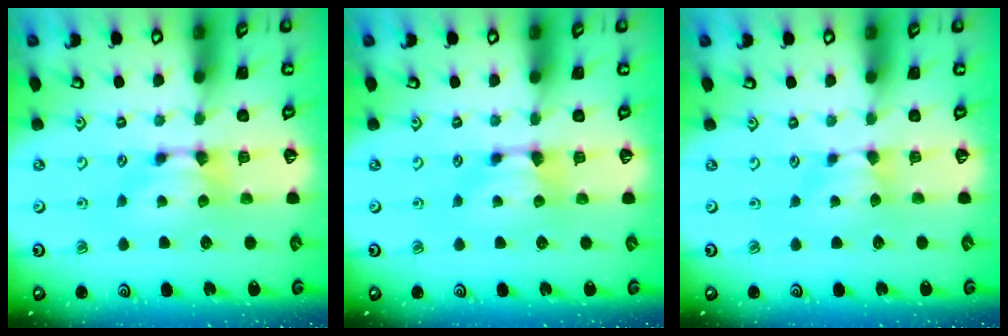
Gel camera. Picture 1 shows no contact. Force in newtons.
{"total": 0.0}
{"total": 1.6, "press": 1.4, "slide": 0.7}